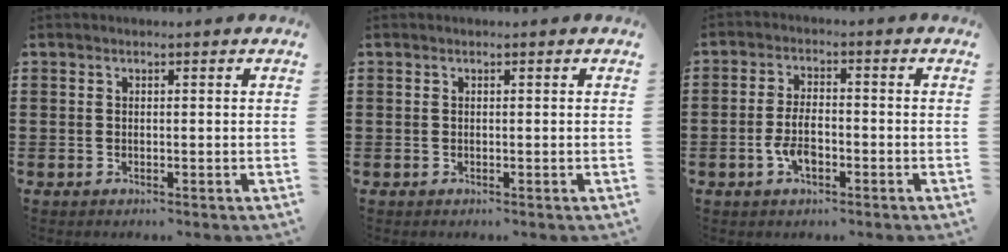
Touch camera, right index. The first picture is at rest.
{"total": 0.0}
{"total": 4.8, "force": [-1.7, 2.2, 3.9], "torque": [-0.087, 0.000, -0.036]}